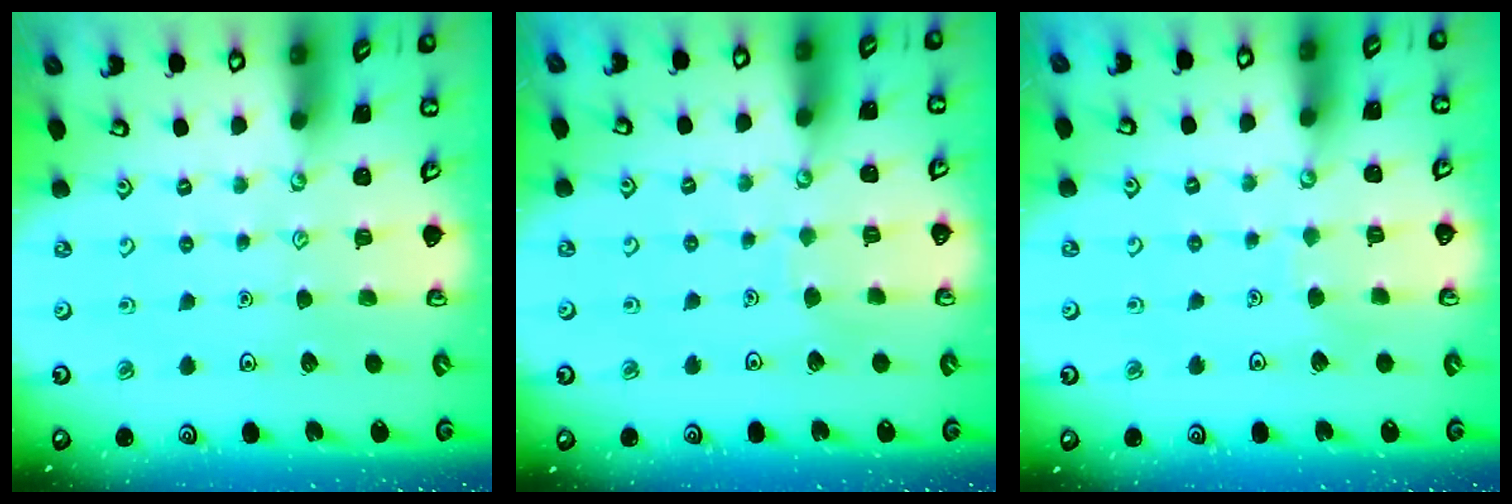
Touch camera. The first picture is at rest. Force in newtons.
{"total": 2.9, "press": 2.9, "slide": 0.2}
{"total": 3.0, "press": 3.0, "slide": 0.1}